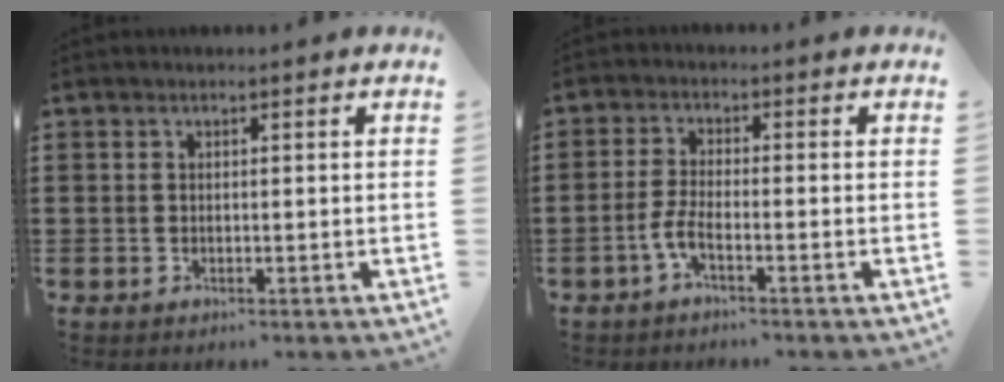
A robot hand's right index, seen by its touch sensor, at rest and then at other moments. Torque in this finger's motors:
{"motor_torque": [0.86, 0.91, 0.03, -0.02]}